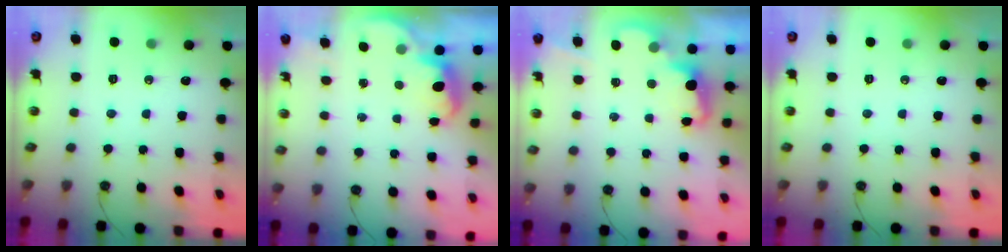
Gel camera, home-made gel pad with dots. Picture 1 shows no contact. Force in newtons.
{"total": 2.3, "press": 2.2, "slide": 0.6}
{"total": 2.3, "press": 2.3, "slide": 0.5}
{"total": 0.0}